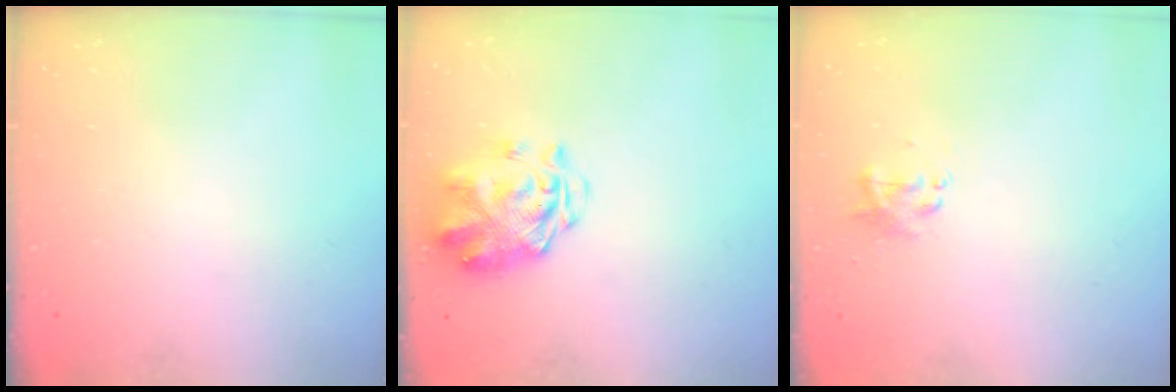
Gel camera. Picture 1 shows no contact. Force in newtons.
{"total": 3.3, "press": 3.0, "slide": 1.5}
{"total": 2.2, "press": 2.2, "slide": 0.4}